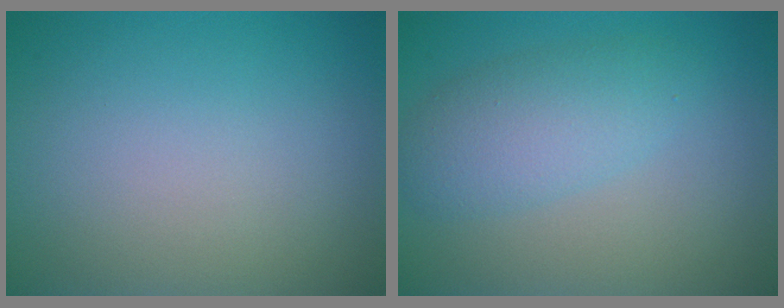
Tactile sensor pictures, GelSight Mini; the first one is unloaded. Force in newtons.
{"total": 3.8, "press": 3.8, "slide": 0.1}